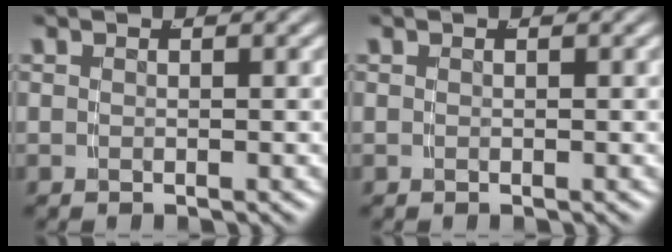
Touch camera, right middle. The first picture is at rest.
{"total": 0.0}